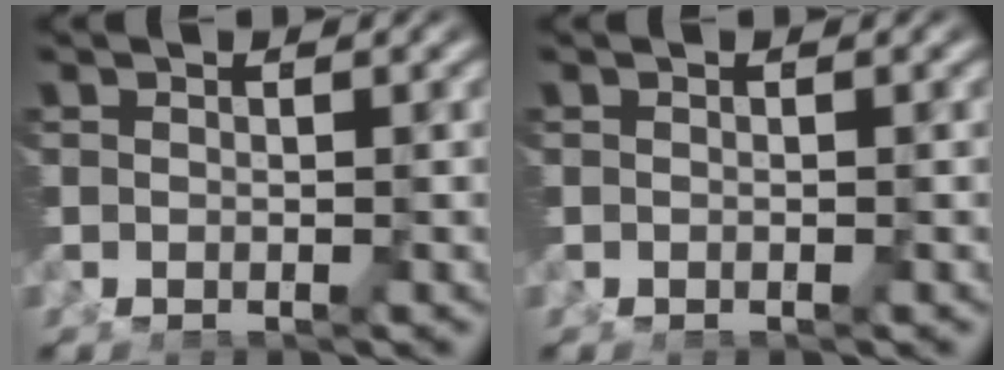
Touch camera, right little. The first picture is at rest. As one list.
[{"total": 0.0}]